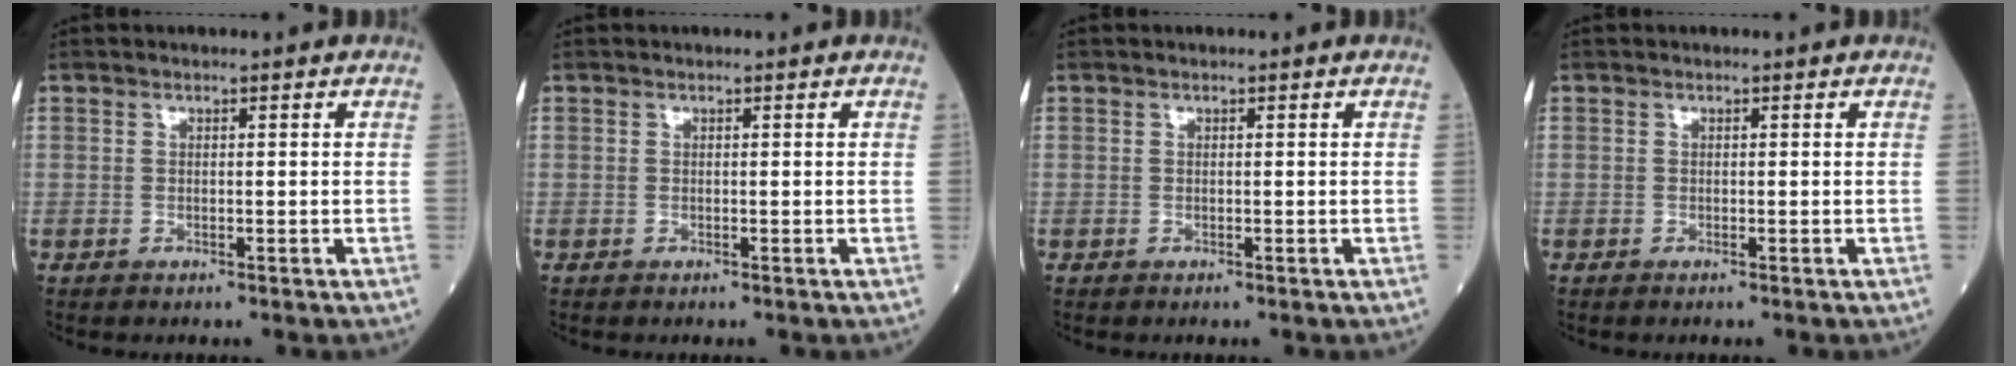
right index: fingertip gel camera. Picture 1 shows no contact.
{"total": 0.0}
{"total": 0.0}
{"total": 0.0}